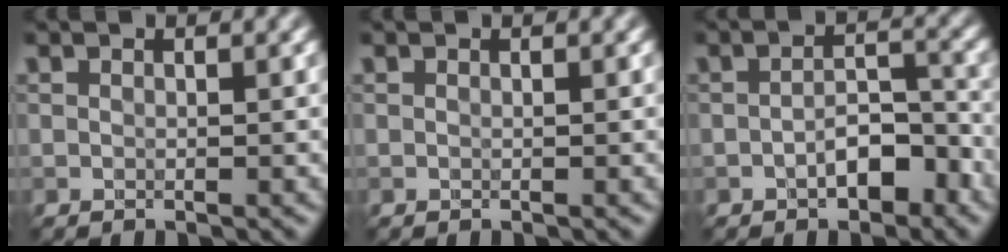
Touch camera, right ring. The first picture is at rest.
{"total": 0.0}
{"total": 3.8, "force": [-2.2, 1.7, 2.5], "torque": [-0.038, 0.008, -0.032]}